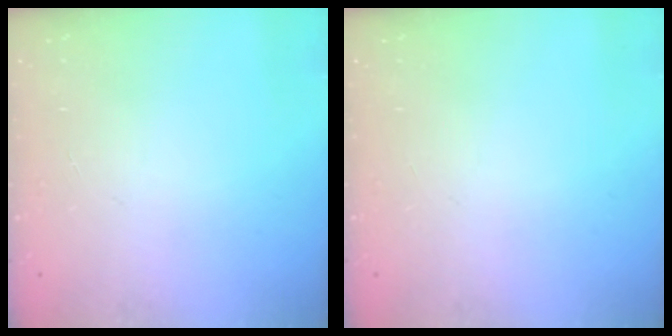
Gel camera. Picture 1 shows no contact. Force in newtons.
{"total": 0.0}